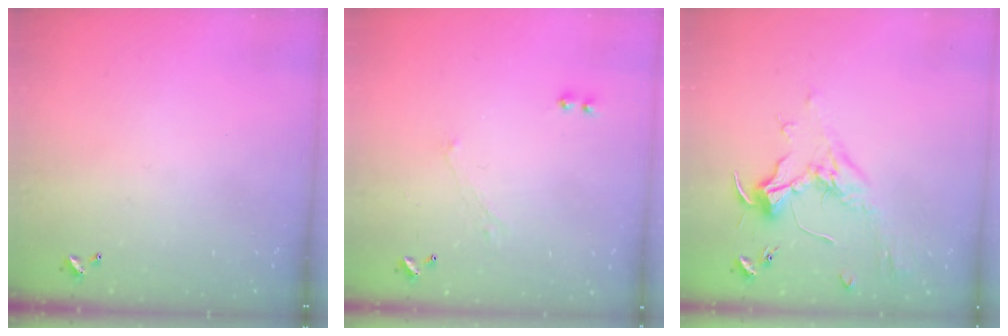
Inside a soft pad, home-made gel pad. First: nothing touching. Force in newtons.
{"total": 1.0, "press": 0.9, "slide": 0.5}
{"total": 2.0, "press": 1.9, "slide": 0.7}